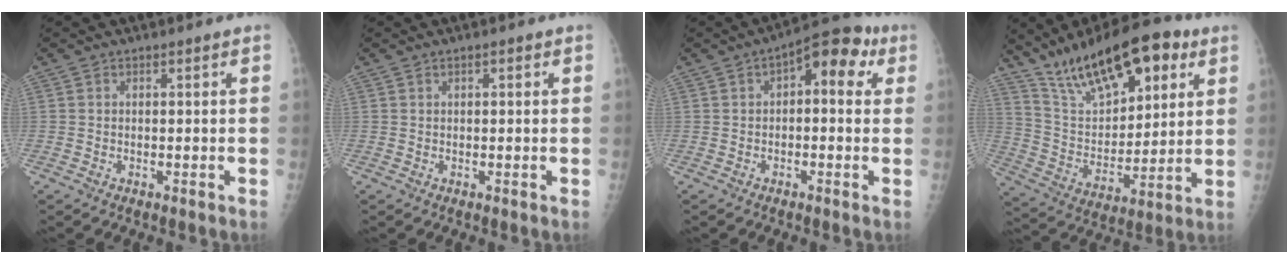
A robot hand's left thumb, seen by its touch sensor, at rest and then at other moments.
{"total": 0.8, "force": [0.4, 0.4, 0.6], "torque": [-0.007, 0.001, 0.004]}
{"total": 9.6, "force": [2.7, 4.9, 7.8], "torque": [-0.070, 0.028, 0.024]}
{"total": 21.4, "force": [12.6, 9.5, 14.5], "torque": [-0.198, -0.041, 0.226]}